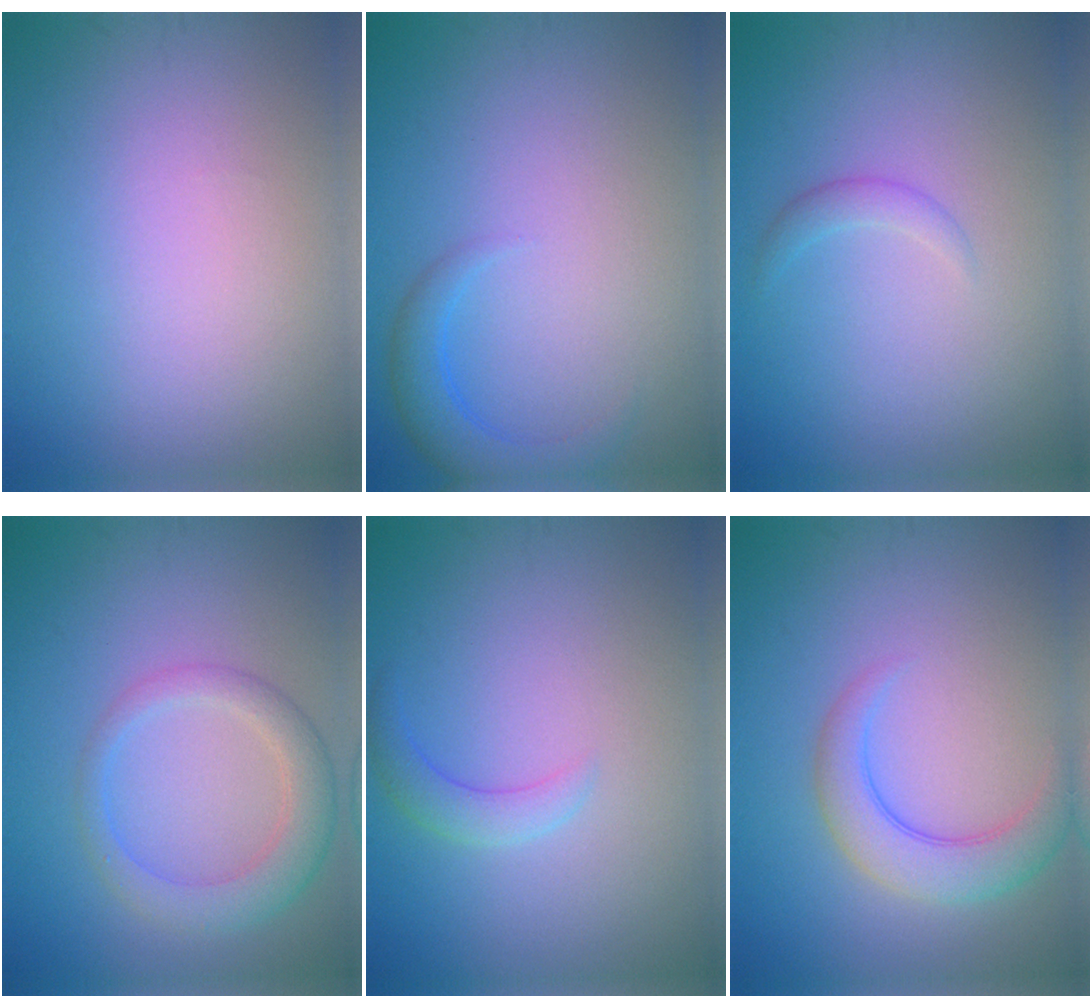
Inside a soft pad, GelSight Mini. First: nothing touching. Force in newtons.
{"total": 2.8, "press": 2.8, "slide": 0.2}
{"total": 1.2, "press": 1.1, "slide": 0.2}
{"total": 3.6, "press": 3.6, "slide": 0.3}
{"total": 2.0, "press": 2.0, "slide": 0.1}
{"total": 4.1, "press": 4.1, "slide": 0.3}